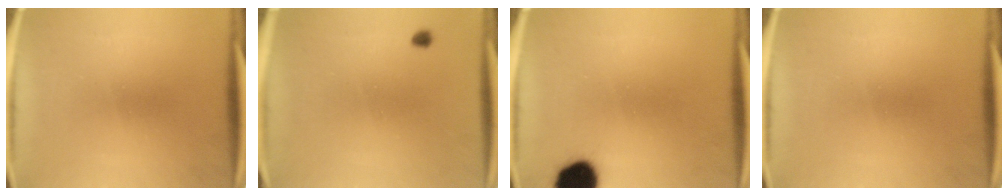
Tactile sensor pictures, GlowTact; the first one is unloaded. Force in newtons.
{"total": 0.9}
{"total": 10.9}
{"total": 0.0}